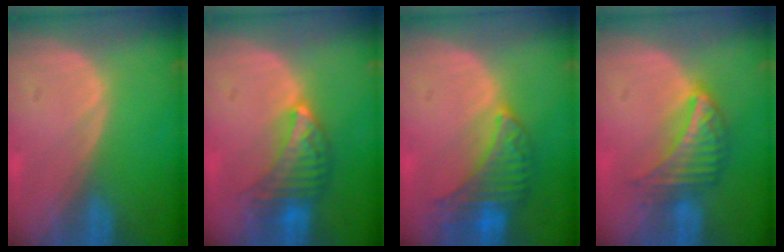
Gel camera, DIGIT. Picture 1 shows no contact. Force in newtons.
{"total": 6.8, "press": 6.3, "slide": 2.6}
{"total": 7.2, "press": 7.0, "slide": 1.6}
{"total": 6.8, "press": 6.1, "slide": 3.0}